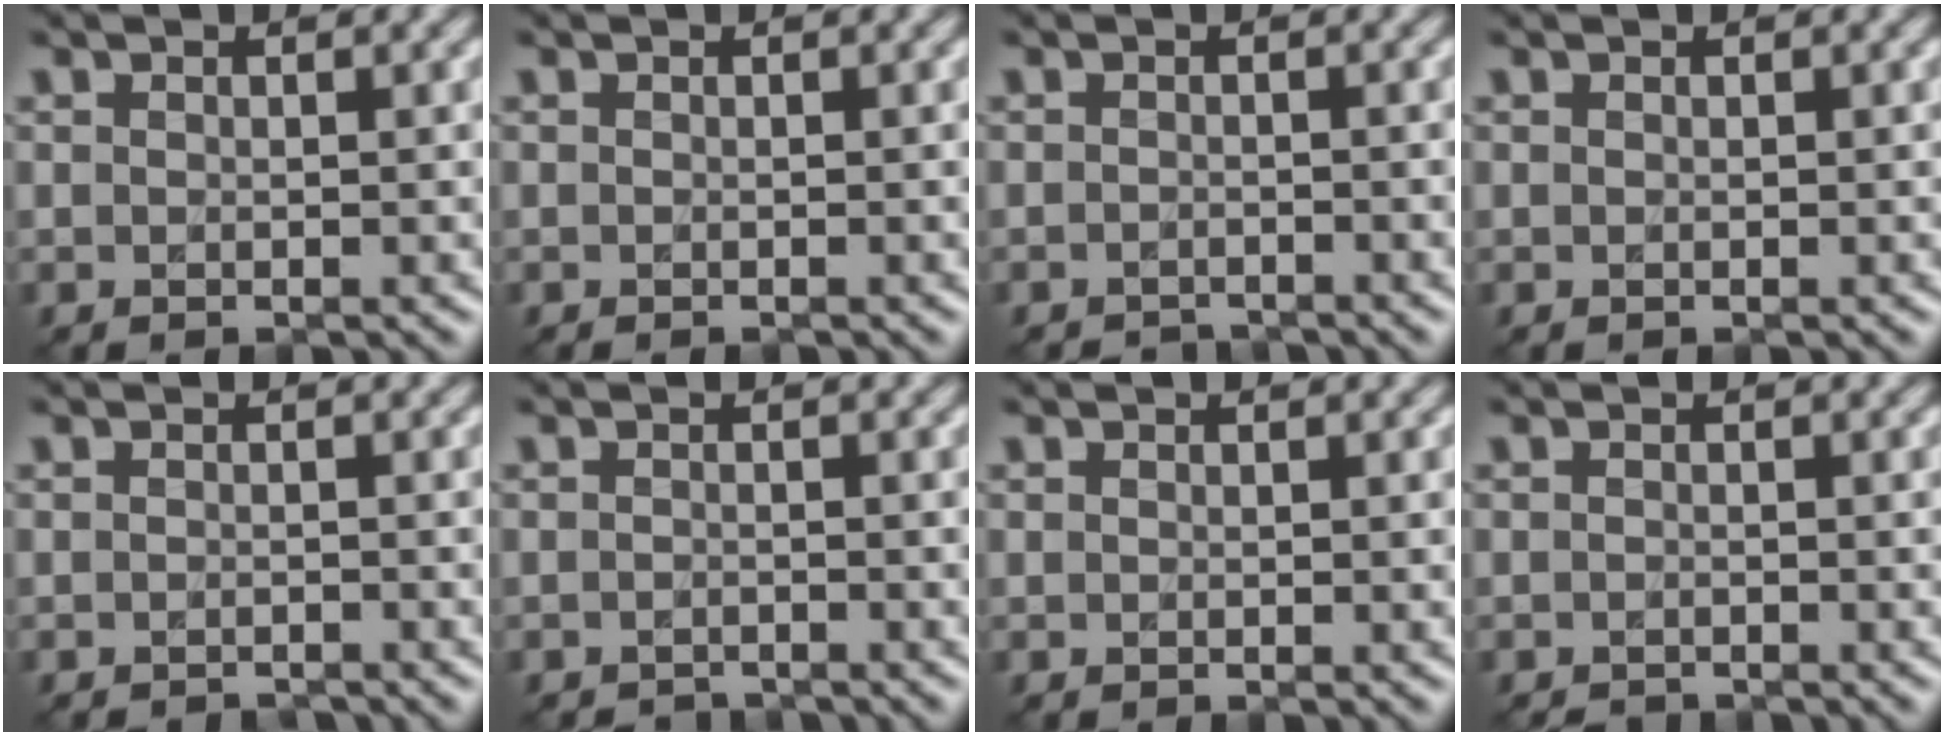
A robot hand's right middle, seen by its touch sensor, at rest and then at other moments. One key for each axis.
{"total": 0.0}
{"total": 2.3, "fx": -2.3, "fy": 0.2, "fz": -0.2, "tx": 0.012, "ty": -0.006, "tz": -0.035}
{"total": 0.0}
{"total": 1.4, "fx": -1.4, "fy": 0.0, "fz": 0.0, "tx": 0.003, "ty": -0.010, "tz": -0.027}
{"total": 2.0, "fx": -2.0, "fy": 0.3, "fz": -0.2, "tx": 0.013, "ty": -0.006, "tz": -0.030}
{"total": 0.0}
{"total": 1.1, "fx": -1.1, "fy": 0.3, "fz": 0.1, "tx": 0.000, "ty": -0.009, "tz": -0.018}